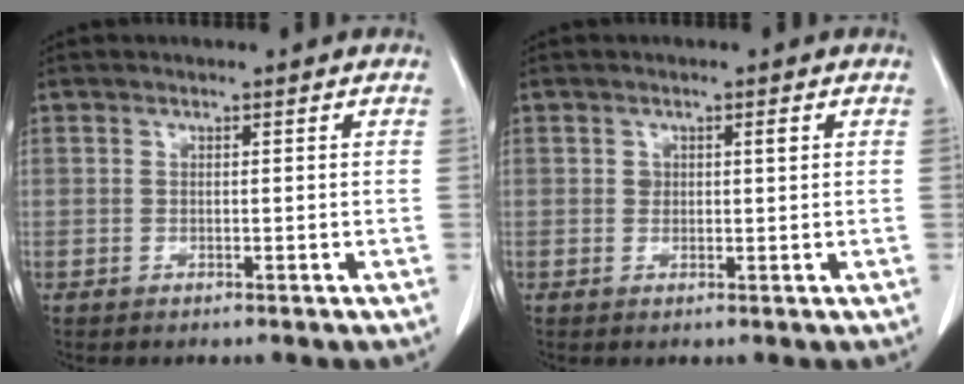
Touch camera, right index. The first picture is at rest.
{"total": 1.3, "force": [0.5, 0.7, 1.0], "torque": [-0.016, 0.003, 0.010]}